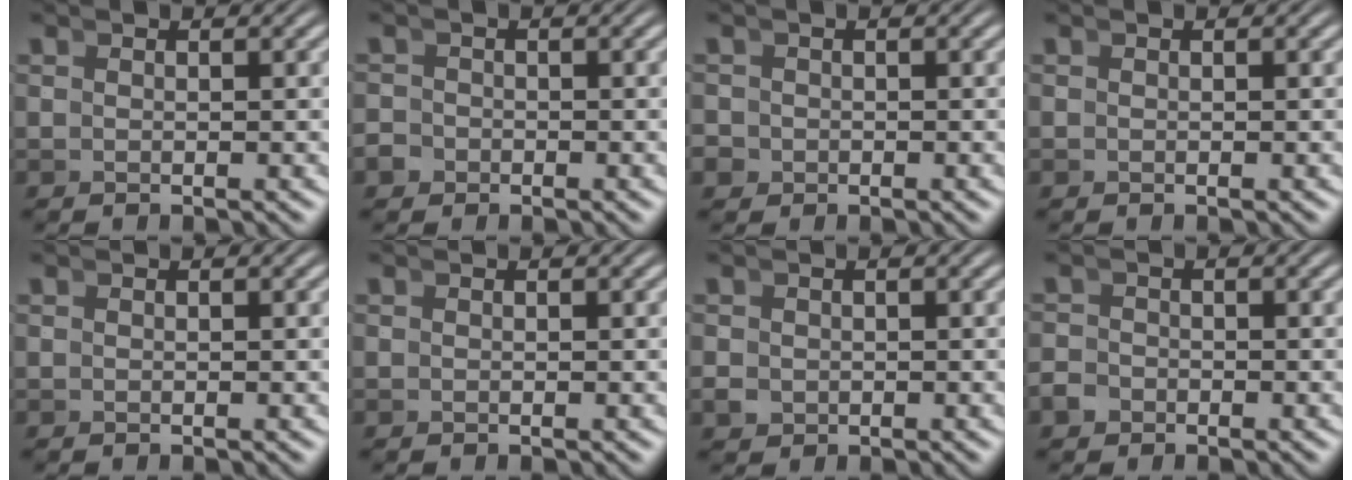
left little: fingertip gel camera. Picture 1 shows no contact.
{"total": 1.6, "force": [-1.1, 1.1, 0.0], "torque": [0.004, -0.010, -0.018]}
{"total": 1.9, "force": [-0.8, 1.7, 0.3], "torque": [-0.008, -0.012, -0.012]}
{"total": 0.0}
{"total": 0.0}
{"total": 0.0}
{"total": 1.0, "force": [-0.5, 0.9, 0.2], "torque": [-0.006, -0.009, -0.003]}
{"total": 1.4, "force": [-1.2, 0.8, 0.0], "torque": [0.004, -0.009, -0.020]}